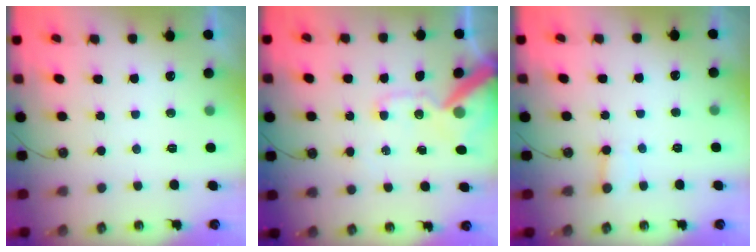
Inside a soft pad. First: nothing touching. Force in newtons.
{"total": 14.2, "press": 14.0, "slide": 1.8}
{"total": 2.2, "press": 2.2, "slide": 0.2}